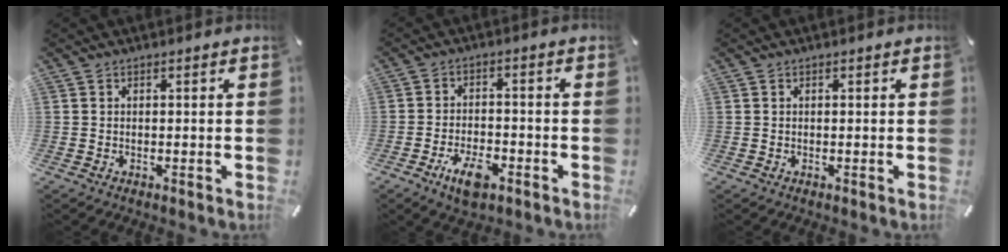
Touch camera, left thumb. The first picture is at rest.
{"total": 7.2, "force": [-4.2, 3.3, 4.8], "torque": [-0.097, 0.015, -0.074]}
{"total": 0.0}